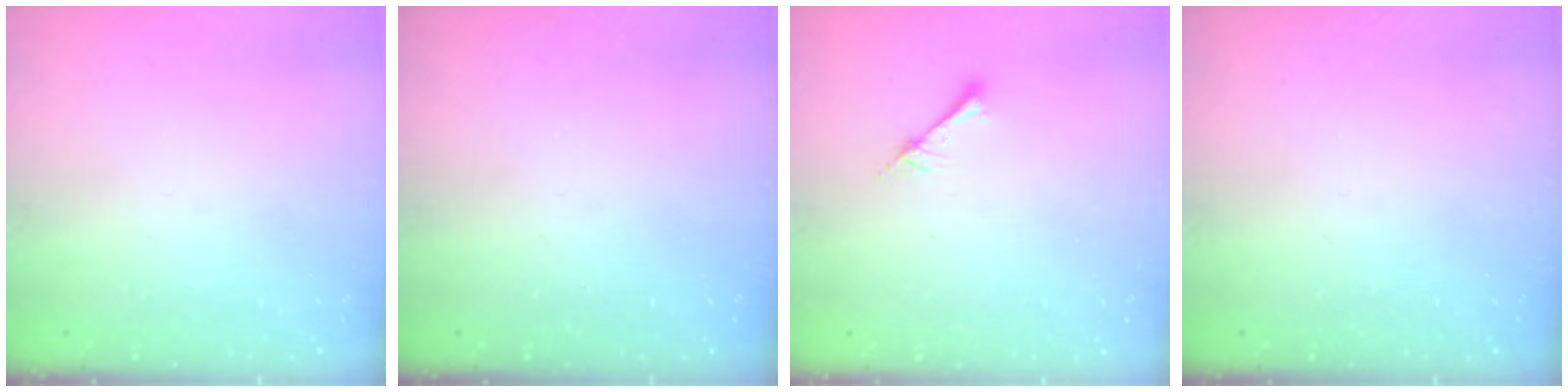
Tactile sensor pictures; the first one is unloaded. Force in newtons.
{"total": 0.0}
{"total": 2.2, "press": 2.2, "slide": 0.3}
{"total": 0.0}